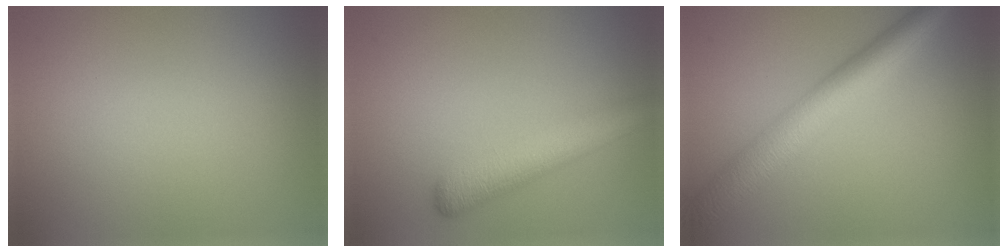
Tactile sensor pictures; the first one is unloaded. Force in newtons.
{"total": 4.6, "press": 4.6, "slide": 0.2}
{"total": 5.9, "press": 5.9, "slide": 0.1}